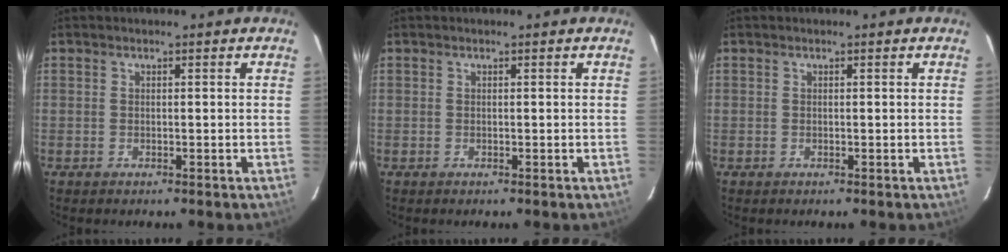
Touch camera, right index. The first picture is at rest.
{"total": 0.0}
{"total": 0.0}